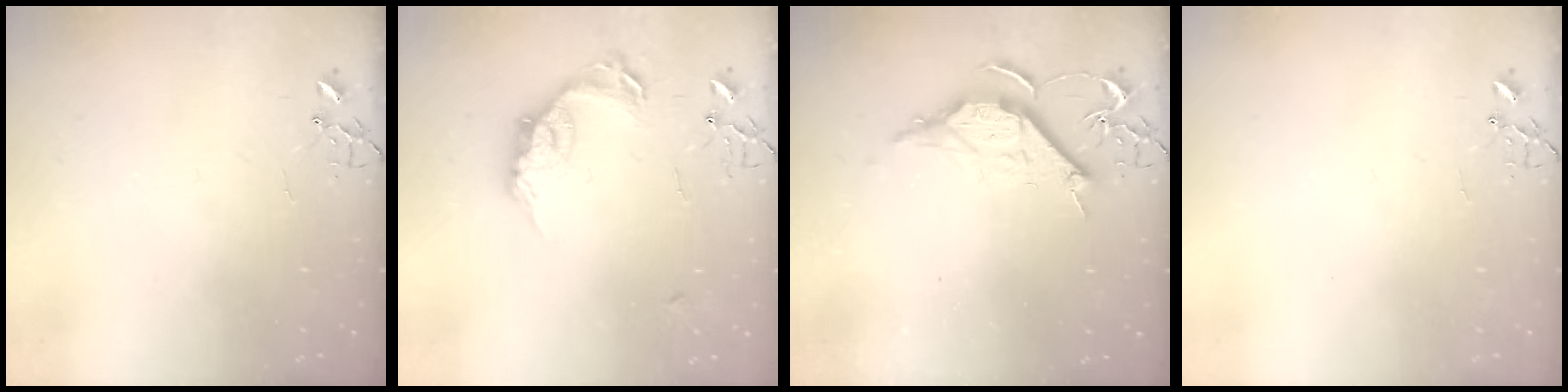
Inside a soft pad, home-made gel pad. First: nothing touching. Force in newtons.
{"total": 15.0, "press": 15.0, "slide": 0.7}
{"total": 10.7, "press": 10.7, "slide": 0.7}
{"total": 0.0}